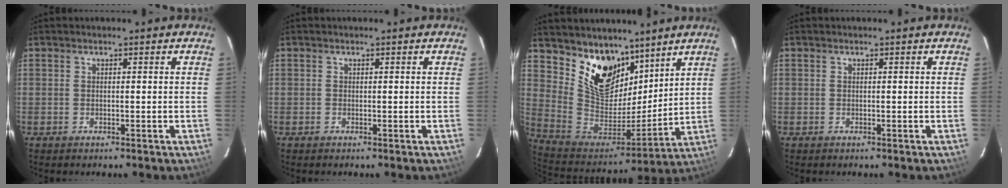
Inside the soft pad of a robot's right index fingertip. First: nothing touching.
{"total": 0.0}
{"total": 16.7, "force": [11.5, 9.7, 7.3], "torque": [-0.157, -0.009, 0.227]}
{"total": 0.0}